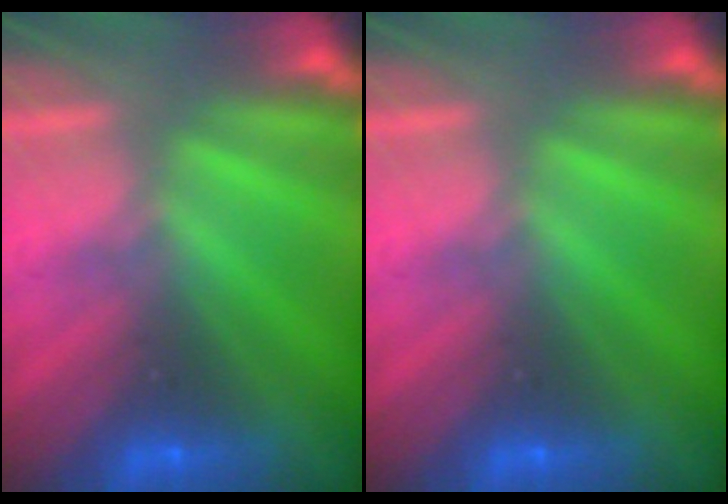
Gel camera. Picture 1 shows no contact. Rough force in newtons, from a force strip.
{"total": 0.0}